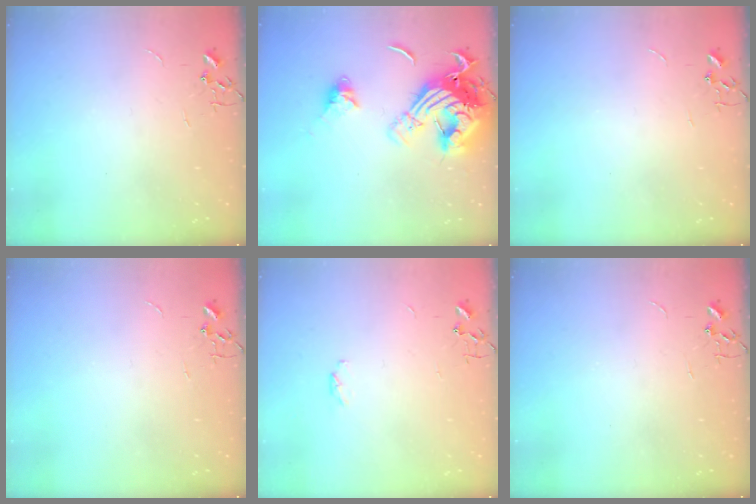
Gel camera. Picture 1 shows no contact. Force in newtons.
{"total": 19.6, "press": 19.5, "slide": 2.1}
{"total": 0.0}
{"total": 0.0}
{"total": 4.3, "press": 4.1, "slide": 1.5}
{"total": 0.0}